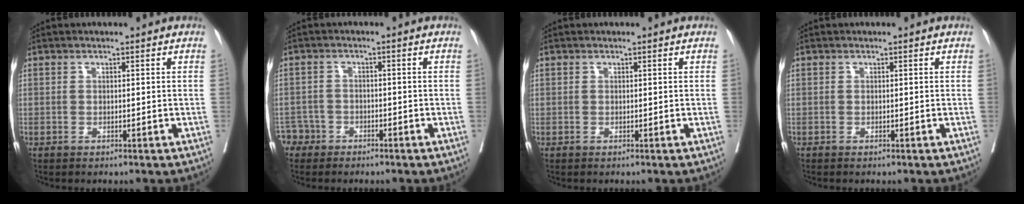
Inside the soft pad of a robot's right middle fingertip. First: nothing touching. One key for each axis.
{"total": 3.0, "fx": -2.1, "fy": 2.1, "fz": -0.7, "tx": 0.008, "ty": 0.010, "tz": -0.043}
{"total": 0.0}
{"total": 0.0}